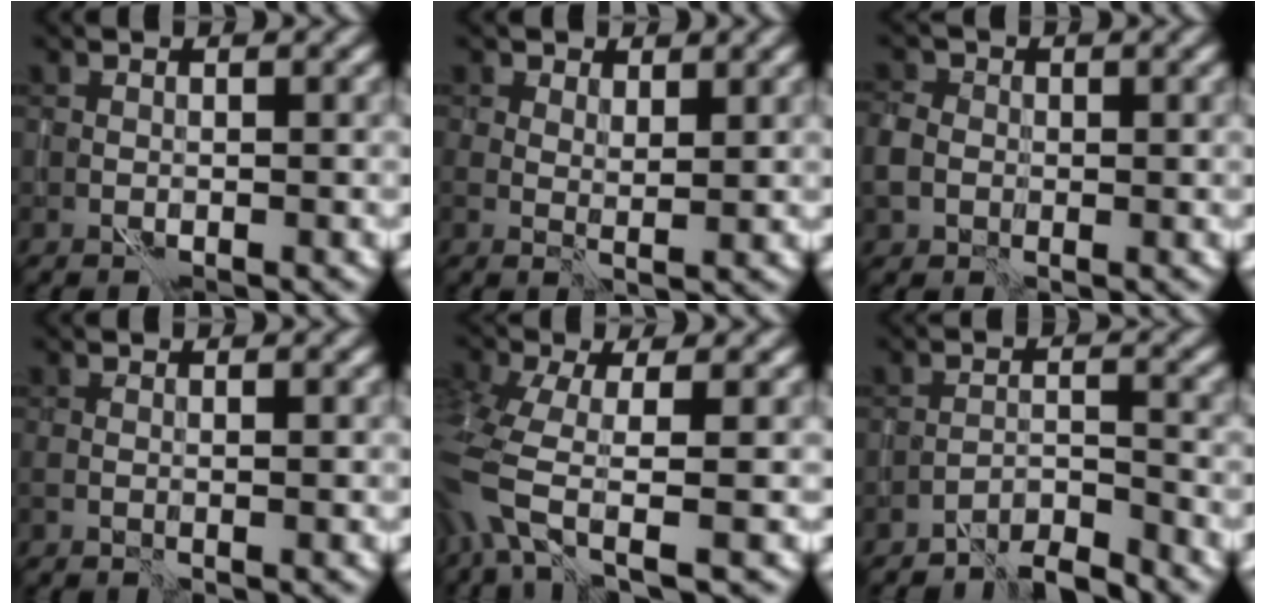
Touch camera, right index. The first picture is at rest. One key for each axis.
{"total": 2.4, "fx": 1.5, "fy": 1.3, "fz": 1.2, "tx": -0.023, "ty": -0.001, "tz": 0.029}
{"total": 3.4, "fx": -0.5, "fy": 2.9, "fz": 1.7, "tx": -0.039, "ty": 0.000, "tz": -0.010}
{"total": 1.0, "fx": 0.0, "fy": 0.1, "fz": 1.0, "tx": -0.016, "ty": -0.001, "tz": -0.001}
{"total": 6.1, "fx": -2.3, "fy": 2.5, "fz": 5.1, "tx": -0.125, "ty": -0.010, "tz": -0.054}
{"total": 3.7, "fx": -3.6, "fy": 0.3, "fz": 0.9, "tx": -0.012, "ty": 0.005, "tz": -0.069}